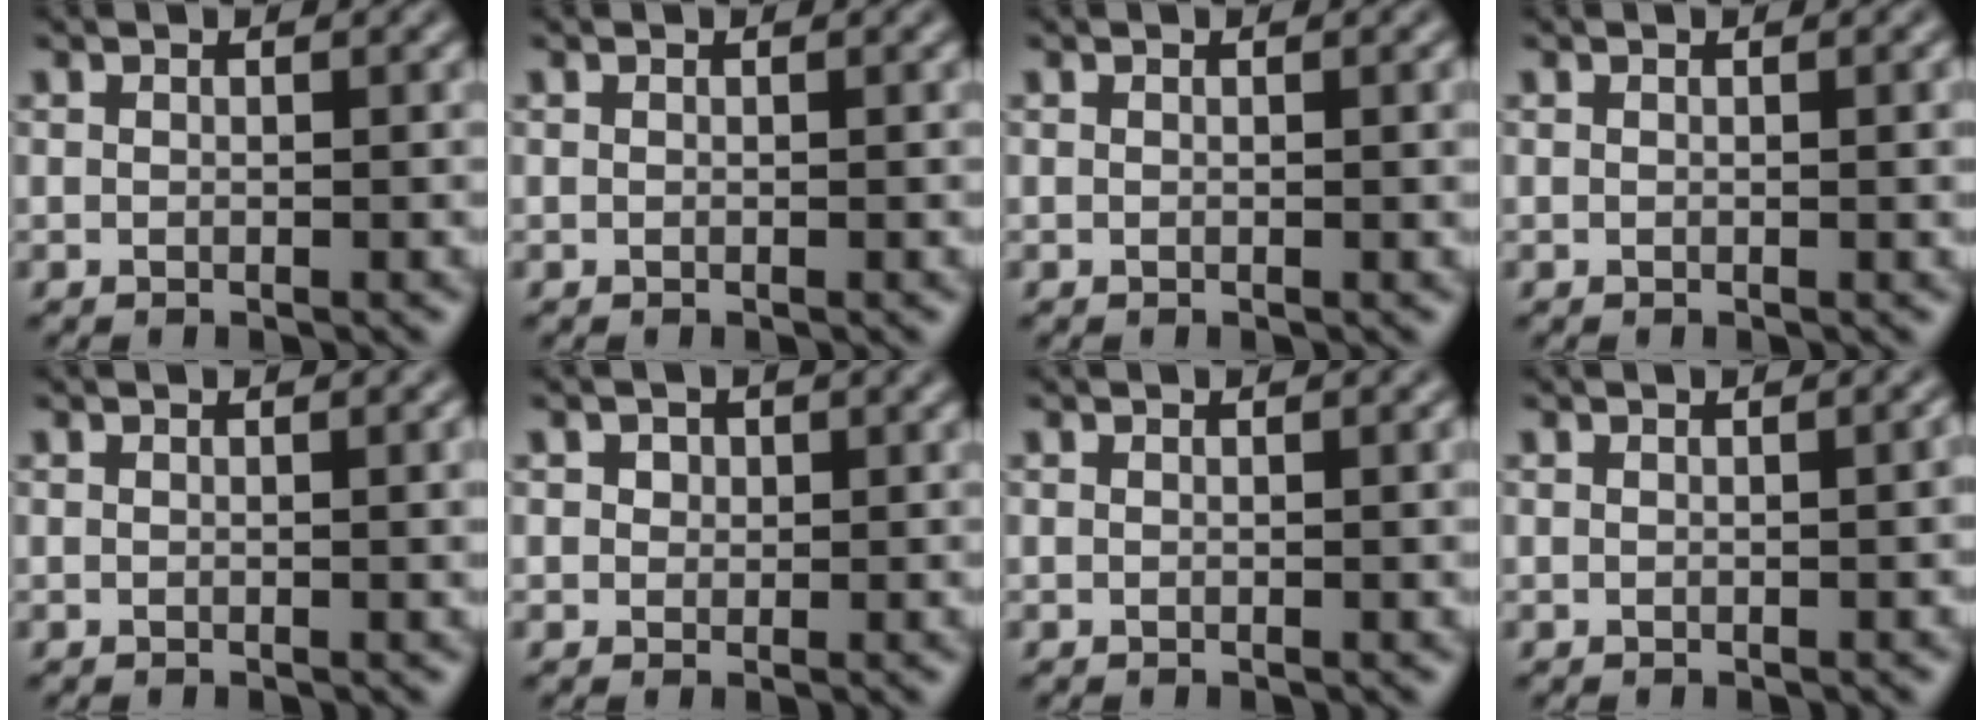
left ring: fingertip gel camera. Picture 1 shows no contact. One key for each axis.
{"total": 0.0}
{"total": 0.6, "fx": 0.0, "fy": 0.1, "fz": 0.6, "tx": -0.006, "ty": 0.000, "tz": 0.000}
{"total": 0.9, "fx": 0.1, "fy": 0.1, "fz": 0.8, "tx": -0.009, "ty": 0.000, "tz": 0.000}
{"total": 1.1, "fx": 0.1, "fy": 0.2, "fz": 1.1, "tx": -0.014, "ty": 0.000, "tz": 0.000}
{"total": 1.3, "fx": 0.6, "fy": 1.1, "fz": 0.5, "tx": -0.001, "ty": 0.001, "tz": 0.003}
{"total": 0.7, "fx": 0.1, "fy": 0.1, "fz": 0.7, "tx": -0.008, "ty": 0.000, "tz": 0.000}
{"total": 0.9, "fx": -0.1, "fy": 0.2, "fz": 0.9, "tx": -0.010, "ty": 0.002, "tz": 0.001}